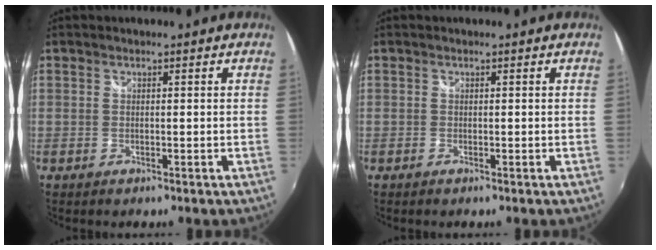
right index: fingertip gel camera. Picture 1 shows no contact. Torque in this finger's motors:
{"motor_torque": [0.10, 0.01, 0.03, 0.01]}